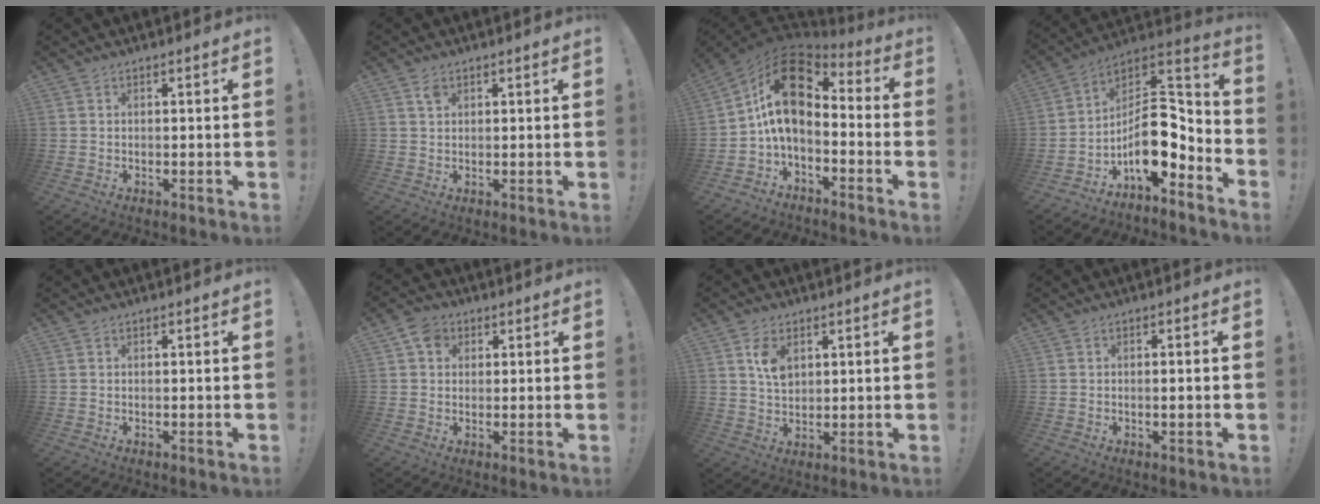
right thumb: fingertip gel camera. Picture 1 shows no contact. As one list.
[{"total": 2.0, "force": [1.3, 1.3, 1.0], "torque": [-0.013, -0.004, 0.023]}, {"total": 15.9, "force": [3.1, 9.2, 12.7], "torque": [-0.235, -0.011, 0.055]}, {"total": 14.1, "force": [-2.9, 7.5, 11.5], "torque": [-0.171, -0.005, -0.043]}, {"total": 0.0}, {"total": 5.2, "force": [2.1, 4.3, 2.2], "torque": [-0.036, 0.002, 0.038]}, {"total": 6.3, "force": [2.8, 4.1, 3.9], "torque": [-0.060, -0.010, 0.051]}, {"total": 1.5, "force": [-0.2, -0.2, 1.5], "torque": [-0.018, -0.005, -0.006]}]